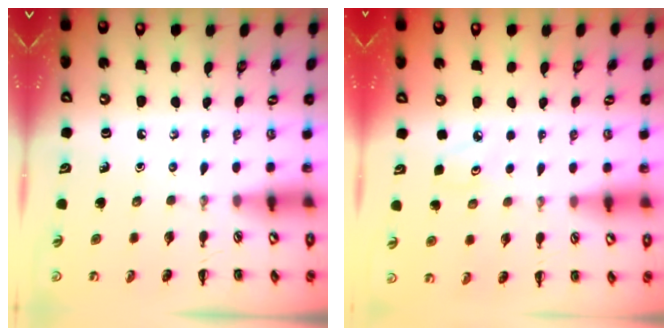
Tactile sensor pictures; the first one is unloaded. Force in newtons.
{"total": 4.8, "press": 4.6, "slide": 1.3}